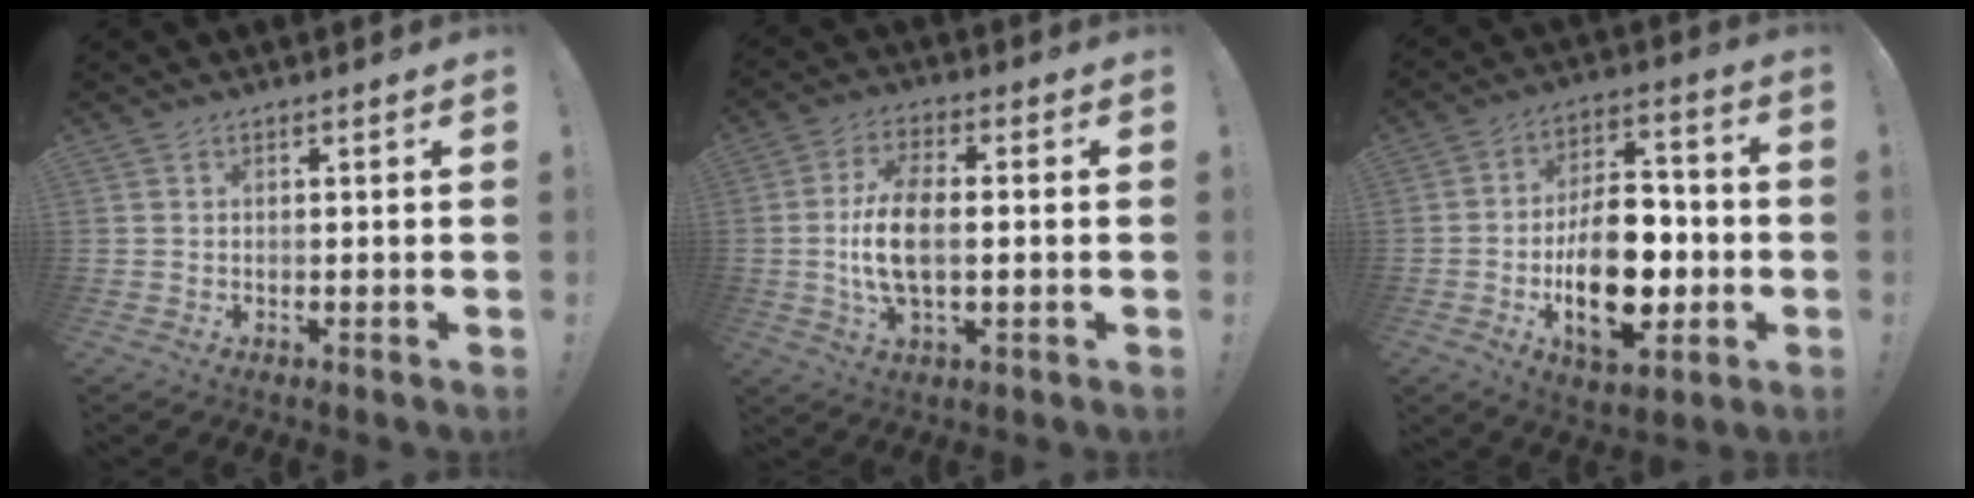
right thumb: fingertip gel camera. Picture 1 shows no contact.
{"total": 11.1, "force": [-0.5, 5.4, 9.7], "torque": [-0.193, 0.000, -0.011]}
{"total": 20.6, "force": [-4.5, 12.0, 16.2], "torque": [-0.272, 0.020, -0.067]}